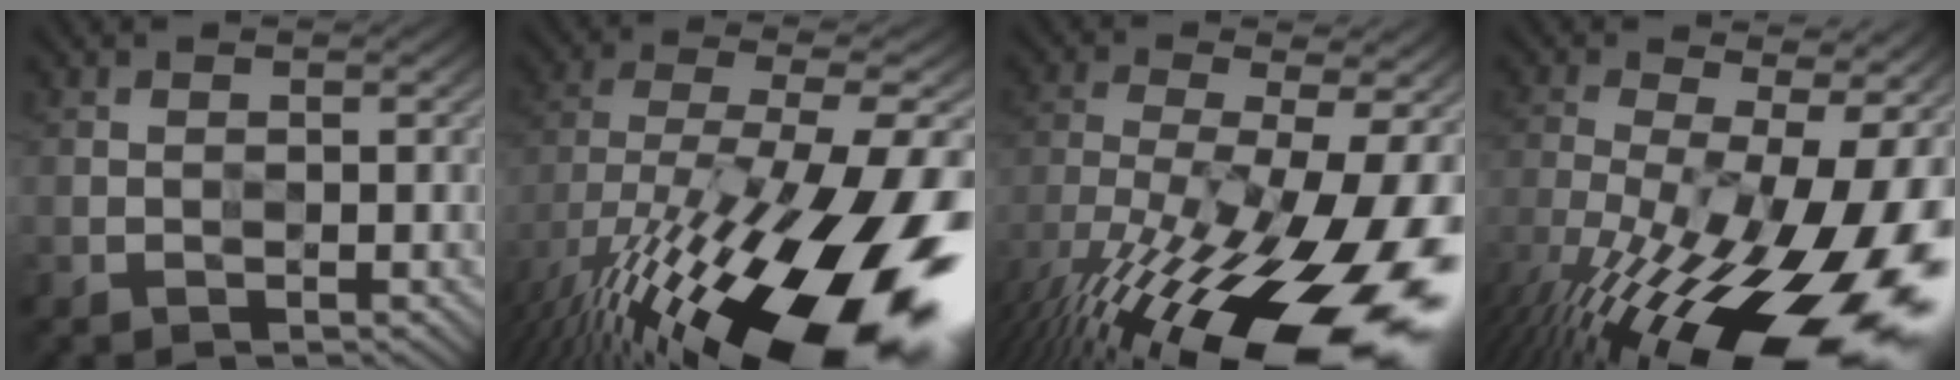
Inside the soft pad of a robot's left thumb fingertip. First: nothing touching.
{"total": 20.2, "force": [-9.4, 7.3, 16.2], "torque": [-0.298, -0.019, -0.153]}
{"total": 20.4, "force": [-11.5, 7.0, 15.3], "torque": [-0.267, -0.034, -0.178]}
{"total": 20.7, "force": [-8.8, 7.1, 17.4], "torque": [-0.281, -0.030, -0.136]}